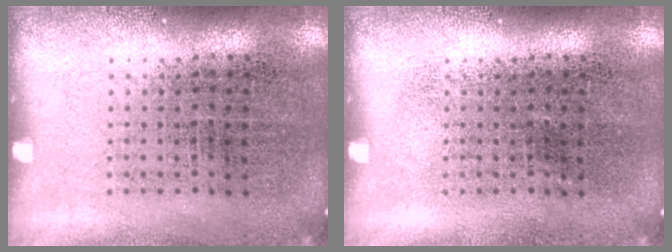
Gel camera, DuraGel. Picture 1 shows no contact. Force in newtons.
{"total": 0.0}